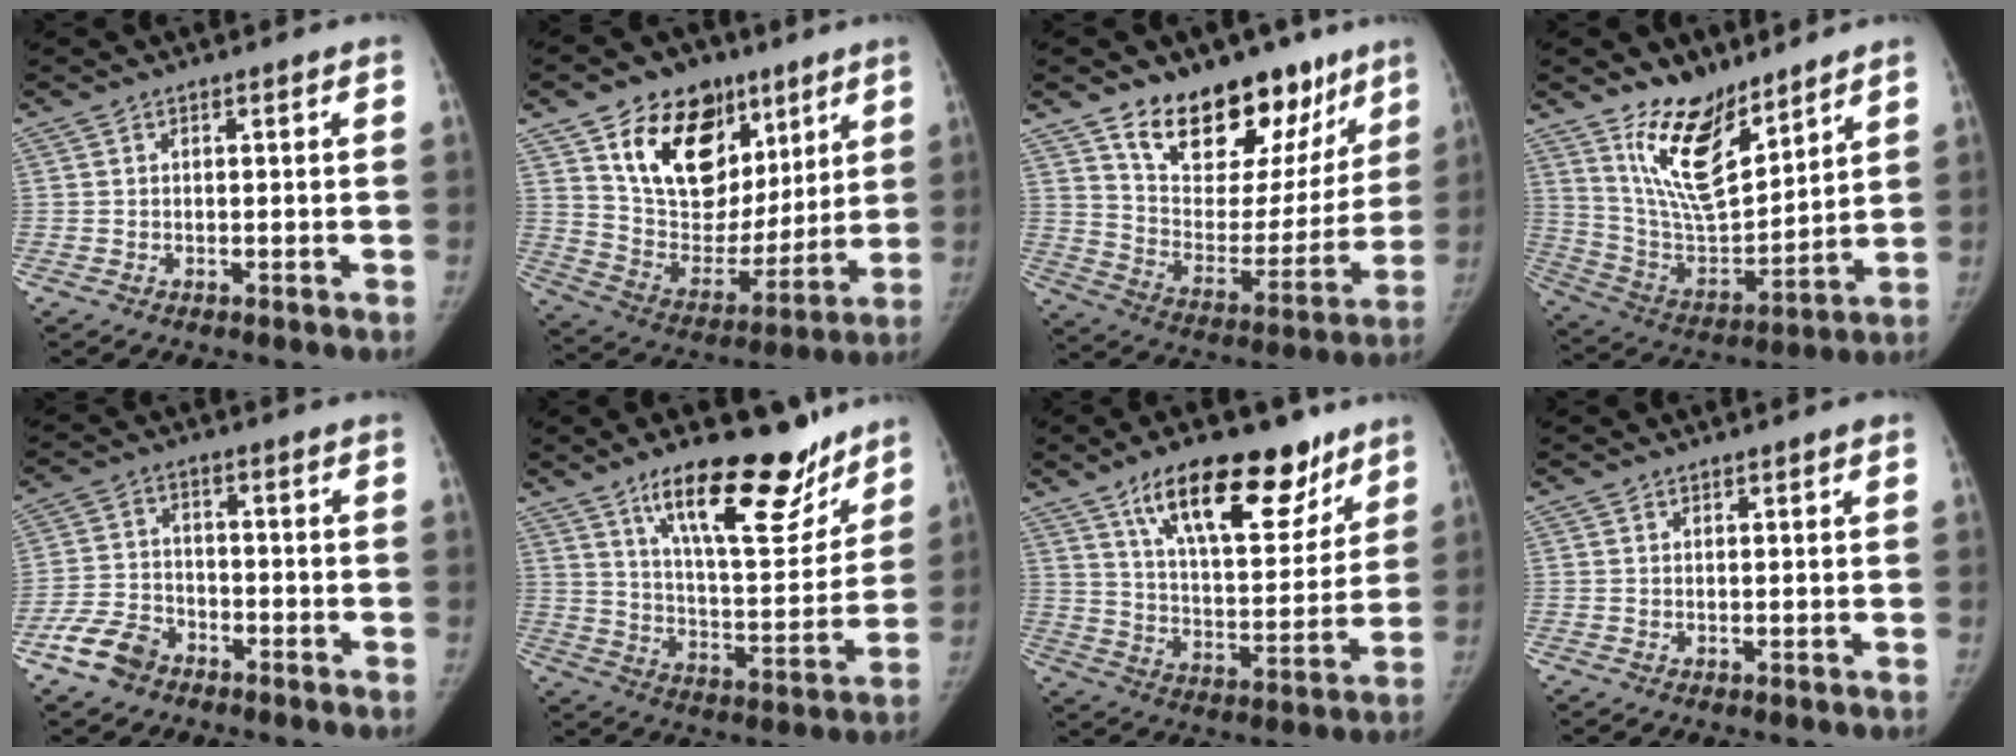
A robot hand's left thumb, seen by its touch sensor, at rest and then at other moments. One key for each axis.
{"total": 22.6, "fx": 11.2, "fy": 15.4, "fz": 12.3, "tx": -0.145, "ty": -0.031, "tz": 0.197}
{"total": 24.1, "fx": 15.9, "fy": 12.9, "fz": 12.6, "tx": -0.130, "ty": -0.077, "tz": 0.252}
{"total": 16.9, "fx": 11.5, "fy": 7.3, "fz": 10.0, "tx": -0.130, "ty": -0.085, "tz": 0.224}
{"total": 7.3, "fx": -4.8, "fy": 4.6, "fz": 3.0, "tx": -0.055, "ty": 0.022, "tz": -0.095}
{"total": 21.9, "fx": 14.8, "fy": 7.5, "fz": 14.2, "tx": -0.161, "ty": -0.084, "tz": 0.234}
{"total": 21.7, "fx": 13.5, "fy": 9.2, "fz": 14.2, "tx": -0.171, "ty": -0.053, "tz": 0.223}
{"total": 0.9, "fx": 0.6, "fy": 0.3, "fz": 0.6, "tx": -0.002, "ty": -0.001, "tz": 0.008}